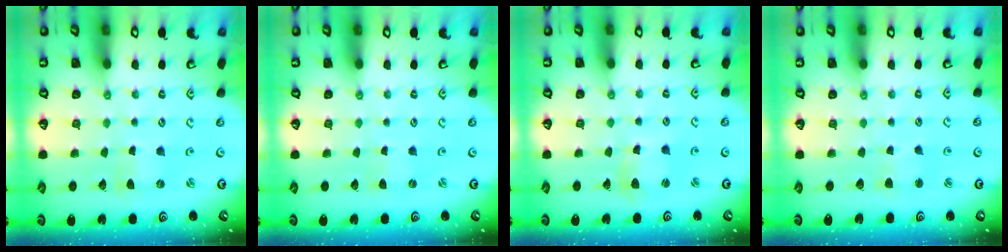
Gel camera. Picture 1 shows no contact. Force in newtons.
{"total": 0.0}
{"total": 5.1, "press": 5.0, "slide": 0.7}
{"total": 2.9, "press": 2.9, "slide": 0.3}